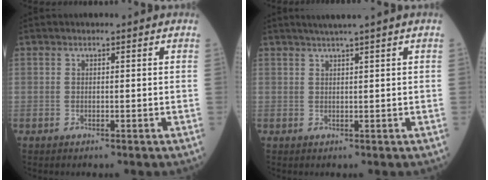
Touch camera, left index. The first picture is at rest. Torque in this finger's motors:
{"motor_torque": [0.10, -0.79, 0.16, 0.05]}